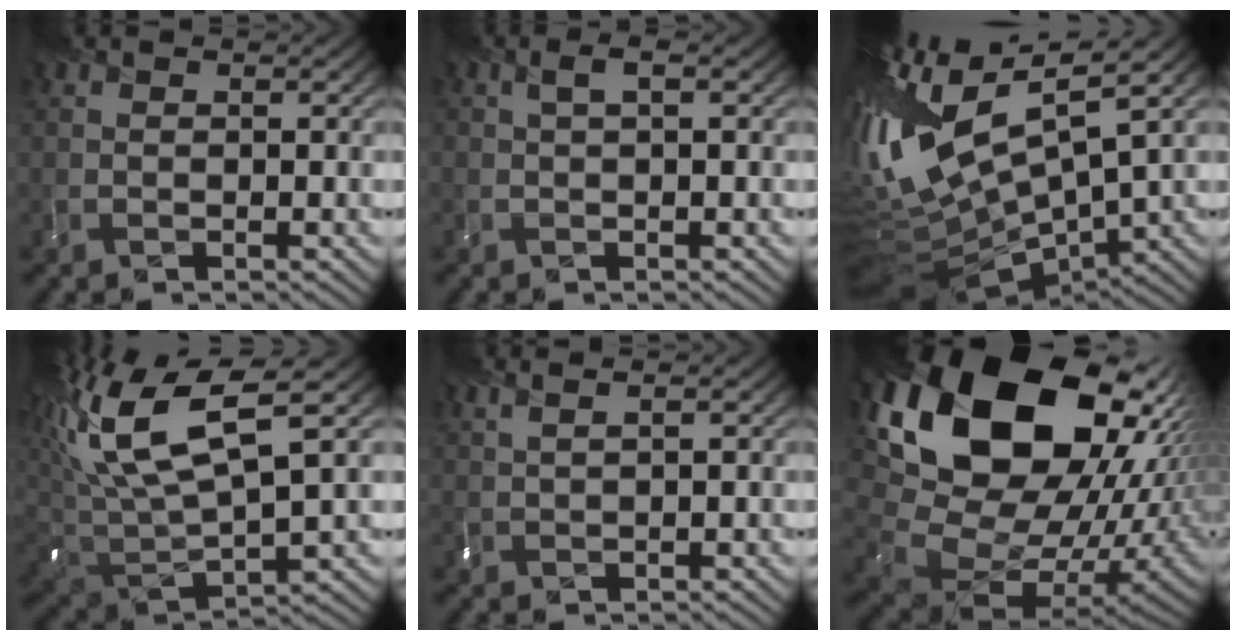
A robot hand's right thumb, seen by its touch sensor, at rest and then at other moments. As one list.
[{"total": 1.5, "force": [0.3, 0.4, 1.4], "torque": [-0.024, 0.005, 0.005]}, {"total": 16.7, "force": [3.0, 5.9, 15.4], "torque": [-0.317, -0.011, 0.088]}, {"total": 15.5, "force": [5.5, 6.7, 12.9], "torque": [-0.310, 0.013, 0.108]}, {"total": 2.7, "force": [1.9, 0.8, 1.7], "torque": [-0.027, 0.013, 0.020]}, {"total": 21.7, "force": [7.8, 15.0, 13.6], "torque": [-0.288, -0.017, 0.183]}]